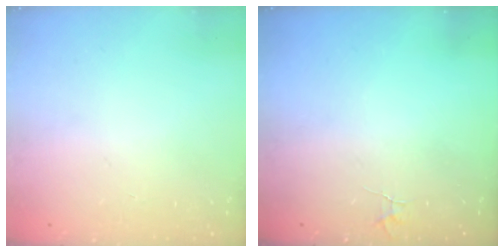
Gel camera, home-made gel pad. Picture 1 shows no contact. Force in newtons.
{"total": 3.0, "press": 3.0, "slide": 0.4}